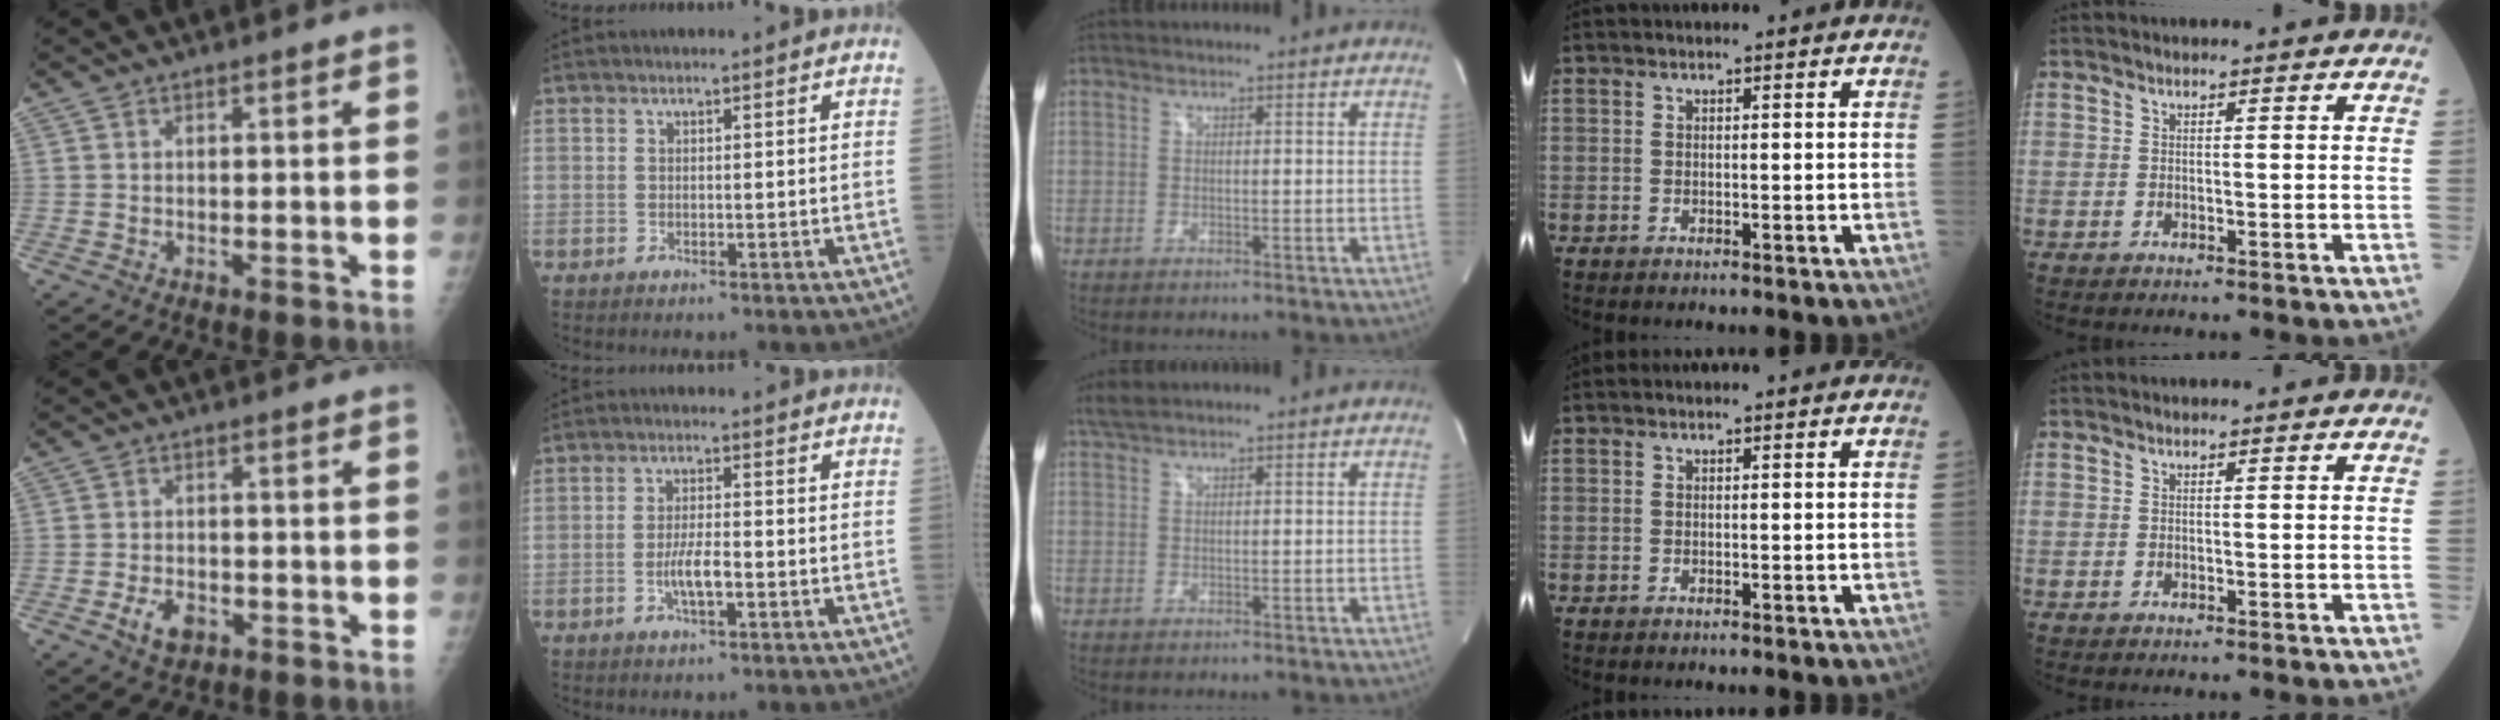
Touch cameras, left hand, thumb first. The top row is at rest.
{"thumb": {"total": 4.3, "force": [-1.9, 2.7, 2.7], "torque": [-0.042, 0.007, -0.030]}, "index": {"total": 4.0, "force": [-1.9, 0.8, 3.4], "torque": [-0.068, -0.005, -0.036]}, "middle": {"total": 1.8, "force": [1.7, 0.0, 0.7], "torque": [-0.021, 0.014, 0.037]}}